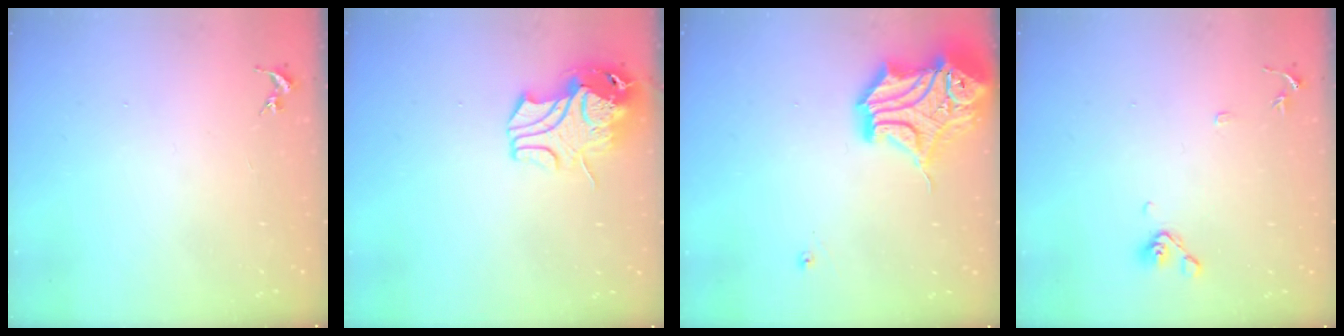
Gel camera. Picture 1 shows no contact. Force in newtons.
{"total": 12.1, "press": 12.0, "slide": 1.8}
{"total": 19.9, "press": 19.7, "slide": 3.3}
{"total": 8.9, "press": 8.7, "slide": 1.9}